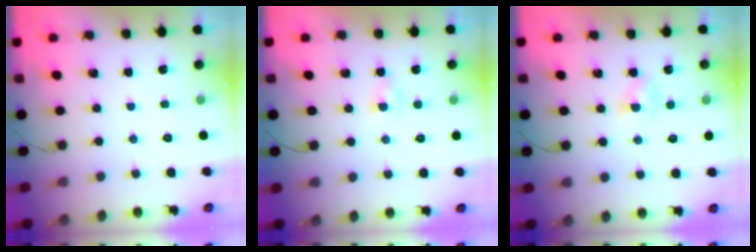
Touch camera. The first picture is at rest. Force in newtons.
{"total": 1.6, "press": 1.4, "slide": 0.8}
{"total": 1.9, "press": 1.6, "slide": 1.0}